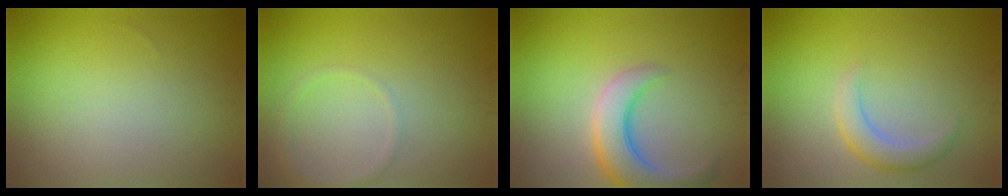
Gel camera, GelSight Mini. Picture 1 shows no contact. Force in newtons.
{"total": 1.4, "press": 1.4, "slide": 0.1}
{"total": 5.7, "press": 5.6, "slide": 0.7}
{"total": 2.6, "press": 2.6, "slide": 0.0}